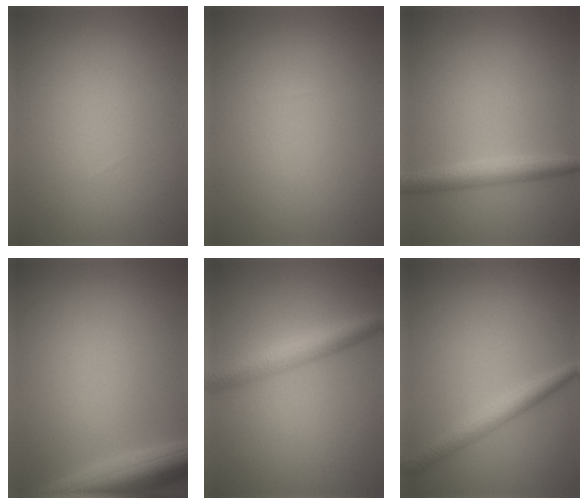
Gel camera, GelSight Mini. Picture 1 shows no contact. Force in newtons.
{"total": 0.0}
{"total": 2.6, "press": 2.6, "slide": 0.0}
{"total": 5.5, "press": 5.5, "slide": 0.3}
{"total": 4.3, "press": 4.3, "slide": 0.1}
{"total": 2.5, "press": 2.5, "slide": 0.1}